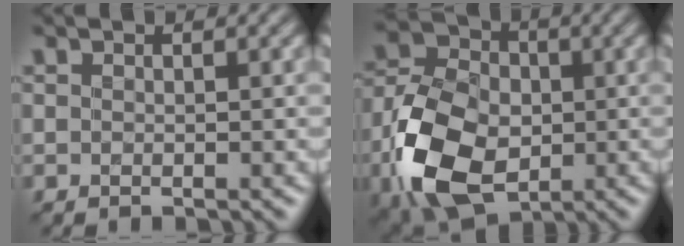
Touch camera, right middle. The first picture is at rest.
{"total": 11.1, "force": [-3.2, 7.5, 7.6], "torque": [-0.172, -0.013, -0.073]}